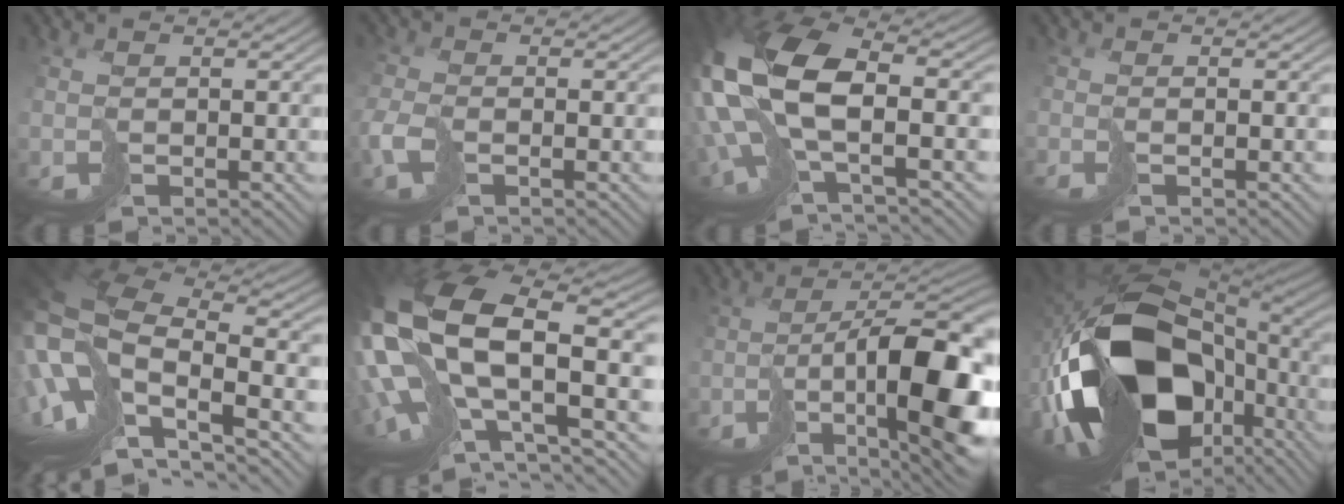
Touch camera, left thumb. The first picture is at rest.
{"total": 3.7, "force": [-1.6, 2.1, 2.7], "torque": [-0.073, -0.012, -0.037]}
{"total": 16.1, "force": [0.1, 8.2, 13.9], "torque": [-0.333, -0.030, 0.030]}
{"total": 1.3, "force": [-0.6, 0.2, 1.1], "torque": [-0.021, -0.002, -0.016]}
{"total": 17.6, "force": [-4.3, 9.8, 14.0], "torque": [-0.304, -0.027, -0.012]}
{"total": 19.6, "force": [0.9, 11.0, 16.2], "torque": [-0.371, -0.070, 0.066]}
{"total": 16.7, "force": [-4.8, 7.7, 14.0], "torque": [-0.223, -0.022, -0.064]}
{"total": 20.5, "force": [-4.7, 13.4, 14.8], "torque": [-0.337, -0.039, -0.057]}